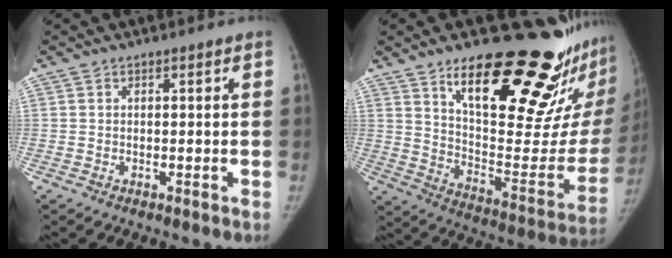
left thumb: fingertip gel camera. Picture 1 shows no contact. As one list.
[{"total": 30.9, "force": [20.3, 9.6, 21.2], "torque": [-0.247, -0.107, 0.306]}]